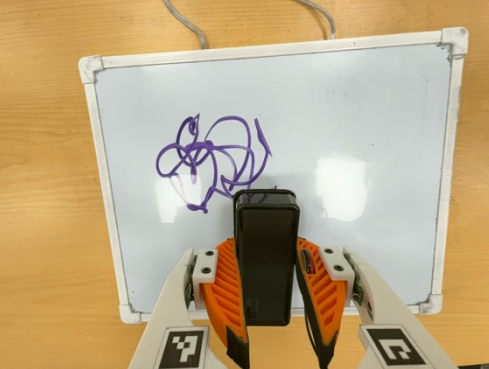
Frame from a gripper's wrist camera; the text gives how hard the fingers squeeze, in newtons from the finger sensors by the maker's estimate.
{"total": 4.9, "left": 3.3, "right": 6.6}